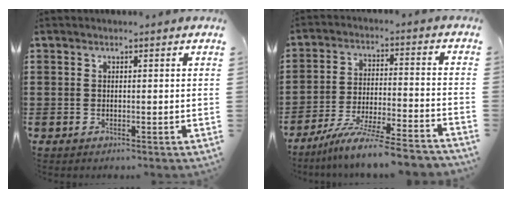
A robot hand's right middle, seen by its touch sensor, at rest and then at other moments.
{"total": 8.9, "force": [-8.1, -0.5, 3.7], "torque": [-0.065, -0.002, -0.156]}